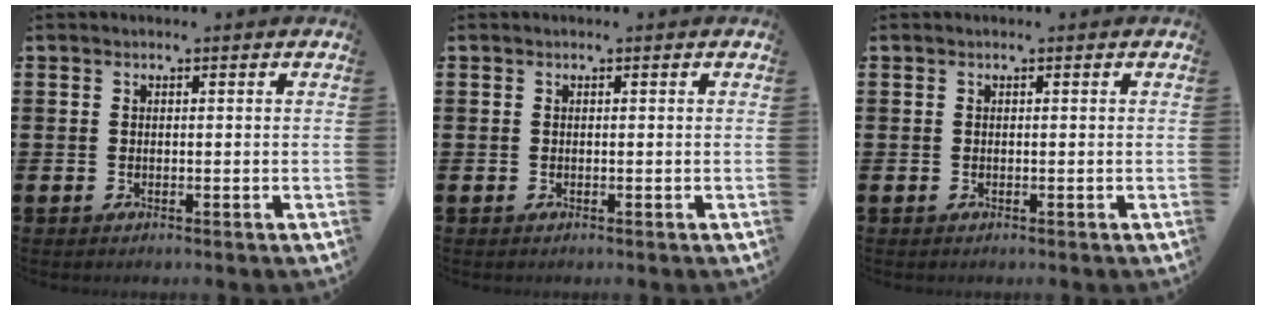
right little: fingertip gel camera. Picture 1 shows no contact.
{"total": 0.0}
{"total": 0.0}